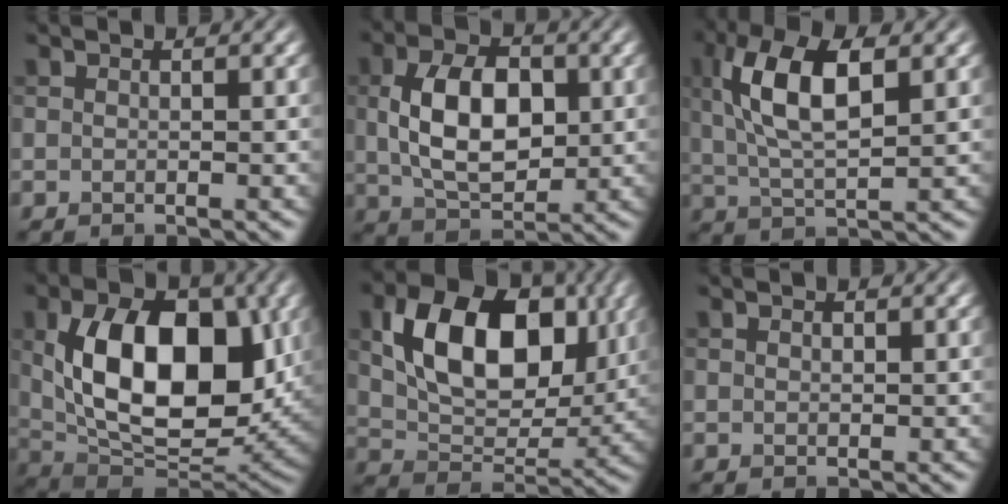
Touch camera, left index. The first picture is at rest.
{"total": 7.7, "force": [0.7, 4.6, 6.1], "torque": [-0.110, 0.004, 0.012]}
{"total": 8.4, "force": [2.4, 3.4, 7.3], "torque": [-0.142, 0.014, 0.038]}
{"total": 13.2, "force": [1.8, 8.0, 10.4], "torque": [-0.158, -0.011, 0.035]}
{"total": 11.0, "force": [2.9, 7.2, 7.8], "torque": [-0.141, -0.004, 0.059]}
{"total": 0.5, "force": [0.2, 0.4, 0.3], "torque": [-0.005, 0.000, 0.003]}